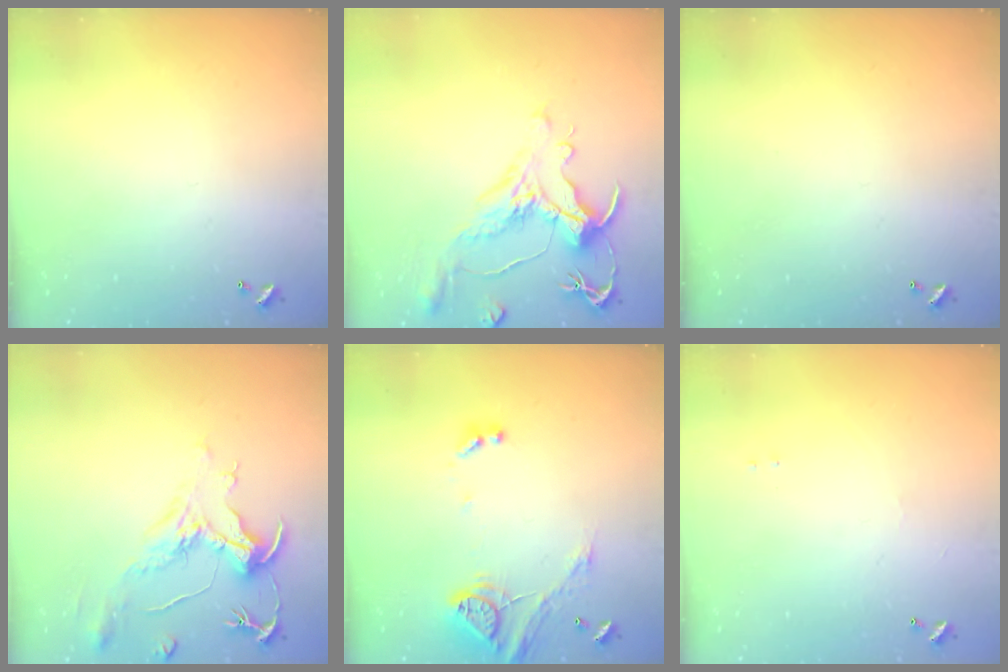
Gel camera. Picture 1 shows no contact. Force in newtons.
{"total": 1.7, "press": 0.9, "slide": 1.4}
{"total": 0.0}
{"total": 2.2, "press": 1.7, "slide": 1.3}
{"total": 17.3, "press": 17.3, "slide": 0.8}
{"total": 0.9, "press": 0.8, "slide": 0.5}